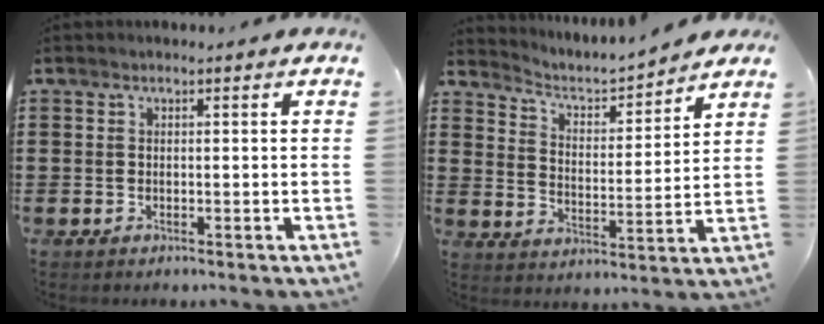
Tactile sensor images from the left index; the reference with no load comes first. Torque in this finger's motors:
{"motor_torque": [0.53, -0.46, 0.33, 0.06]}